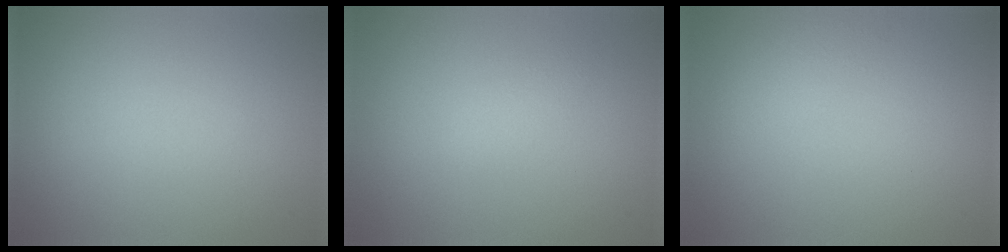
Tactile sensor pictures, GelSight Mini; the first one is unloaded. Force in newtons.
{"total": 1.0, "press": 1.0, "slide": 0.1}
{"total": 1.5, "press": 1.5, "slide": 0.1}